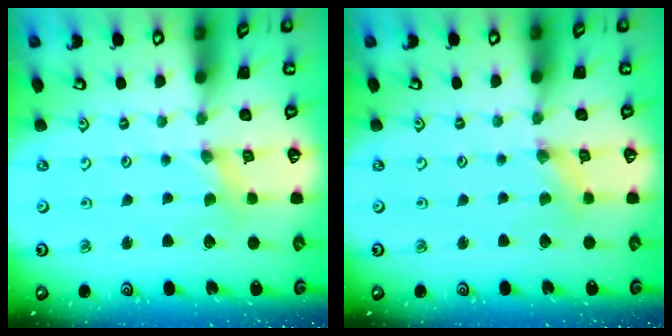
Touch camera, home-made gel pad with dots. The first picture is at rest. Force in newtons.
{"total": 1.3, "press": 1.3, "slide": 0.2}